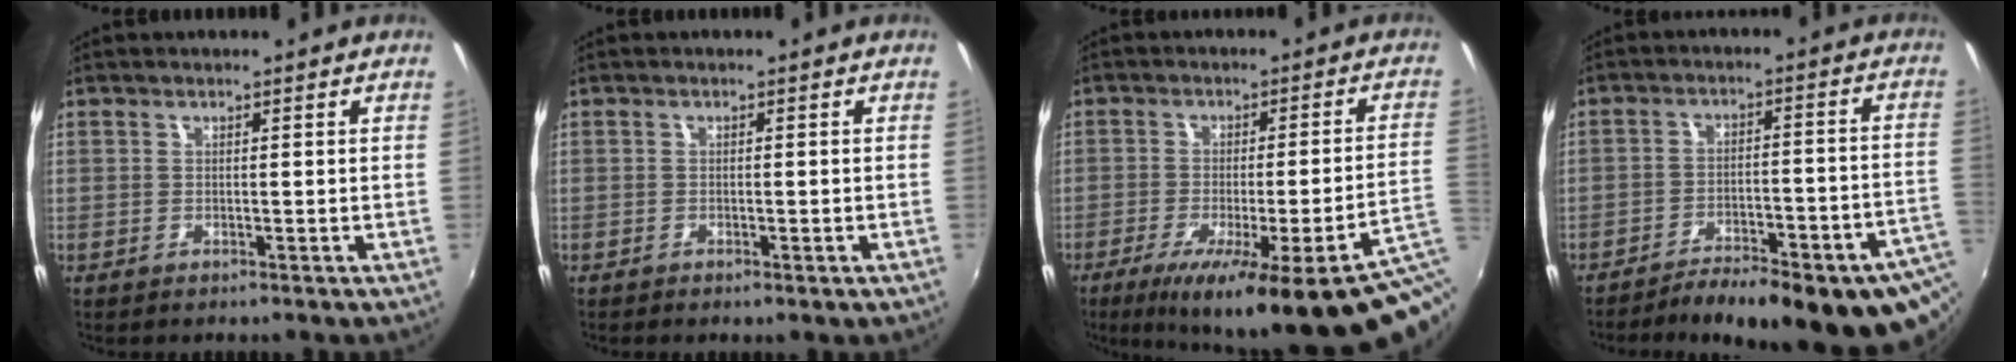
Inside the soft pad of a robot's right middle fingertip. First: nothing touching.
{"total": 1.0, "force": [-0.6, 0.4, 0.7], "torque": [-0.012, -0.004, -0.010]}
{"total": 22.0, "force": [-10.7, 2.4, 19.1], "torque": [-0.279, -0.050, -0.133]}
{"total": 22.6, "force": [-17.1, 5.4, 13.7], "torque": [-0.183, -0.037, -0.221]}